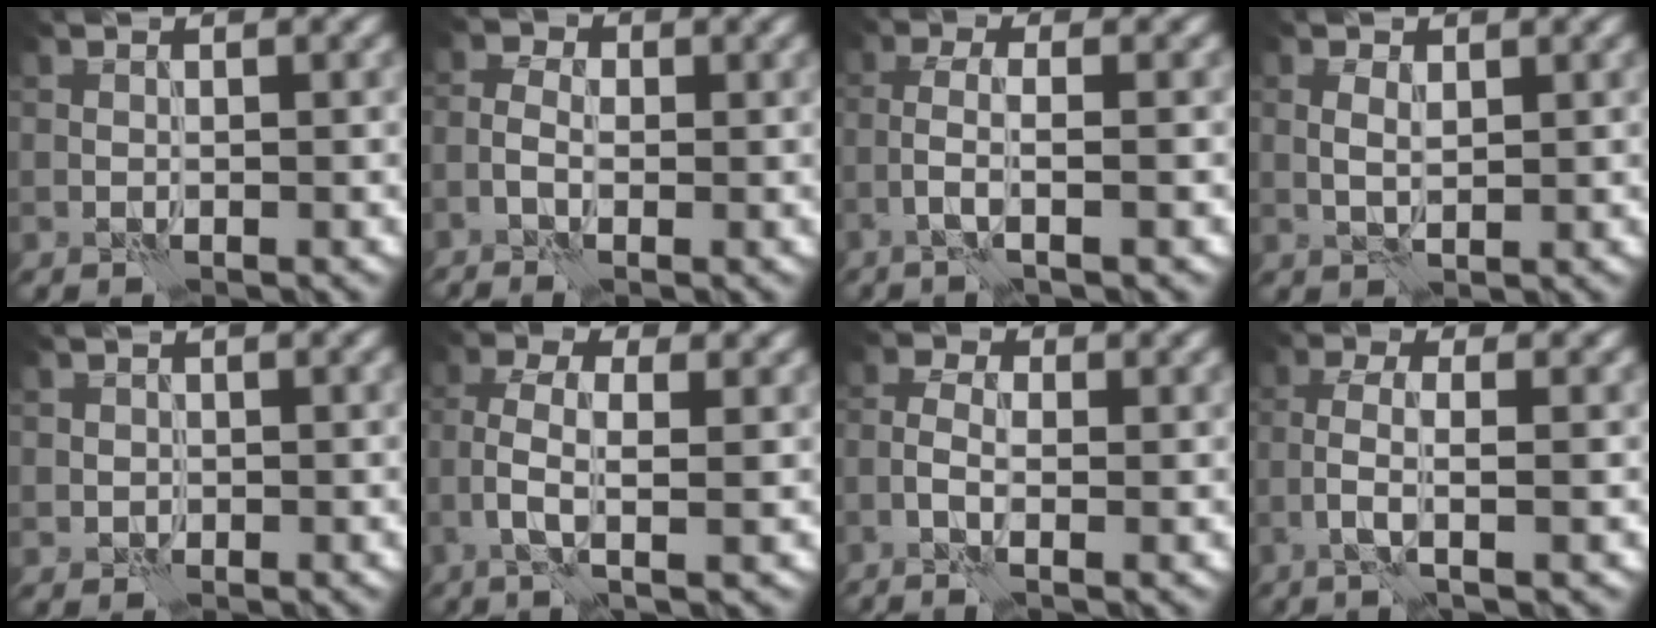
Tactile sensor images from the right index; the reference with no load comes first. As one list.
[{"total": 3.1, "force": [-0.9, 1.9, 2.3], "torque": [-0.040, 0.006, -0.019]}, {"total": 3.1, "force": [-1.2, 0.5, 2.9], "torque": [-0.056, 0.008, -0.031]}, {"total": 1.6, "force": [0.5, 0.8, 1.3], "torque": [-0.027, -0.001, 0.011]}, {"total": 0.9, "force": [0.1, 0.9, 0.1], "torque": [0.004, -0.002, -0.001]}, {"total": 4.2, "force": [-0.9, 1.5, 3.8], "torque": [-0.086, 0.006, -0.022]}, {"total": 3.5, "force": [-1.2, 1.6, 2.9], "torque": [-0.066, 0.000, -0.021]}, {"total": 3.4, "force": [-1.1, 0.6, 3.1], "torque": [-0.066, 0.006, -0.027]}]